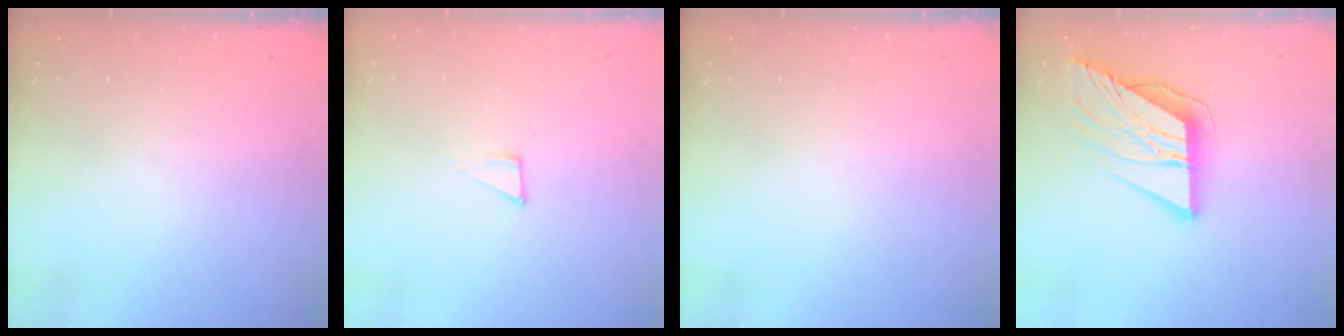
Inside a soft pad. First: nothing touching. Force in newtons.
{"total": 4.8, "press": 4.8, "slide": 0.4}
{"total": 0.0}
{"total": 11.3, "press": 11.2, "slide": 1.5}